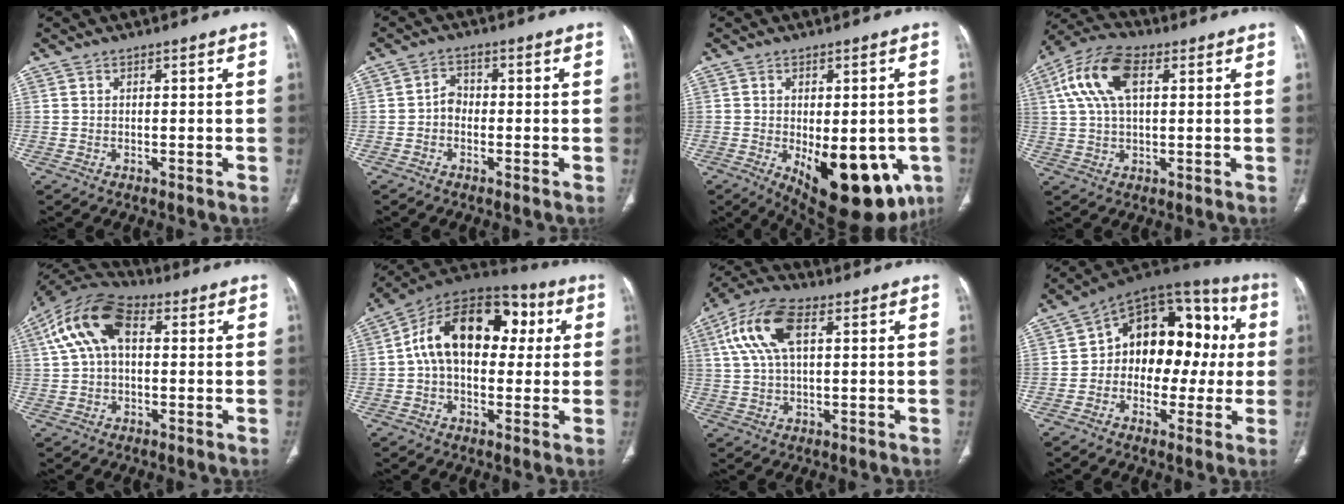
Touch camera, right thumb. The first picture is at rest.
{"total": 2.7, "force": [-0.8, 2.1, 1.5], "torque": [-0.011, 0.013, -0.023]}
{"total": 19.6, "force": [-6.5, 9.3, 15.9], "torque": [-0.156, -0.013, -0.065]}
{"total": 12.1, "force": [3.7, 6.3, 9.7], "torque": [-0.201, 0.023, 0.067]}
{"total": 13.6, "force": [3.4, 8.0, 10.5], "torque": [-0.202, 0.037, 0.054]}
{"total": 19.7, "force": [3.3, 12.5, 14.9], "torque": [-0.208, 0.038, 0.040]}
{"total": 11.8, "force": [3.8, 5.7, 9.6], "torque": [-0.206, 0.021, 0.070]}
{"total": 19.2, "force": [0.8, 12.7, 14.4], "torque": [-0.148, 0.053, 0.002]}